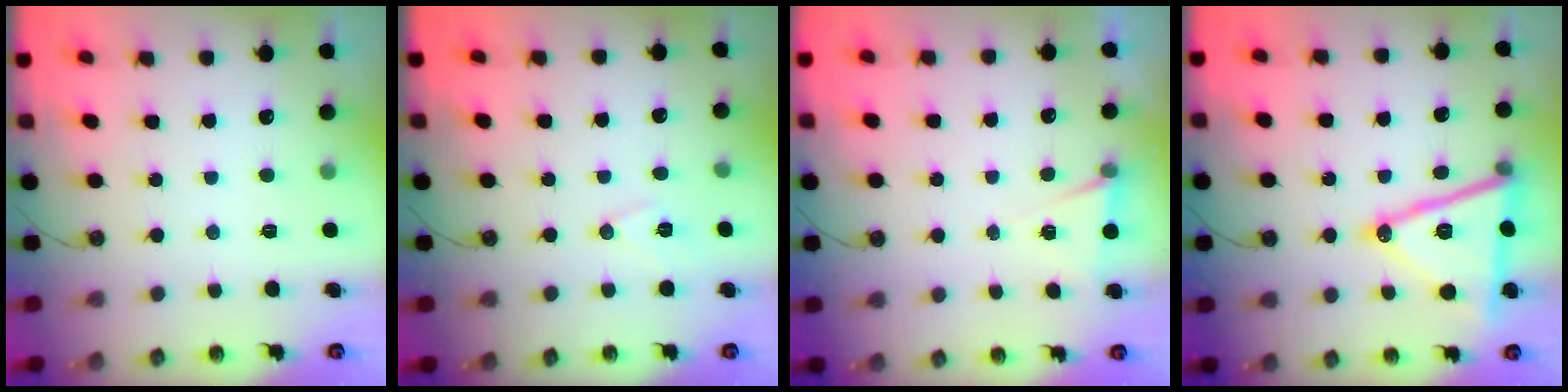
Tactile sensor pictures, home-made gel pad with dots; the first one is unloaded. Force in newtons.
{"total": 7.6, "press": 6.1, "slide": 4.5}
{"total": 4.9, "press": 2.0, "slide": 4.4}
{"total": 18.1, "press": 17.8, "slide": 3.7}